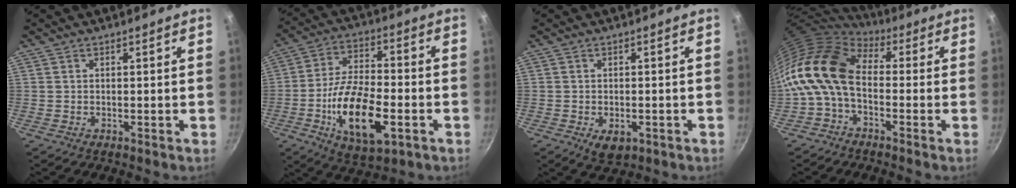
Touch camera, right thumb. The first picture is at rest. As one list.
[{"total": 17.4, "force": [-5.2, 7.9, 14.6], "torque": [-0.257, 0.020, -0.090]}, {"total": 4.6, "force": [-1.6, 2.8, 3.2], "torque": [-0.038, 0.000, -0.015]}, {"total": 13.2, "force": [-1.1, 8.6, 10.0], "torque": [-0.178, 0.028, -0.041]}]